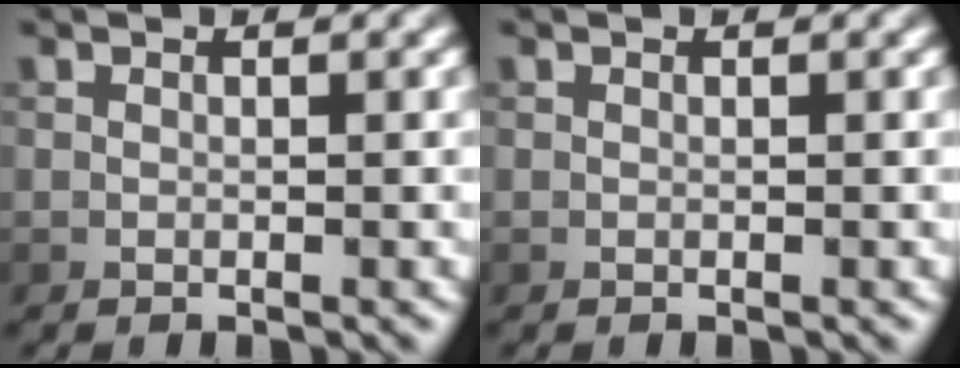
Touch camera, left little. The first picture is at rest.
{"total": 0.0}